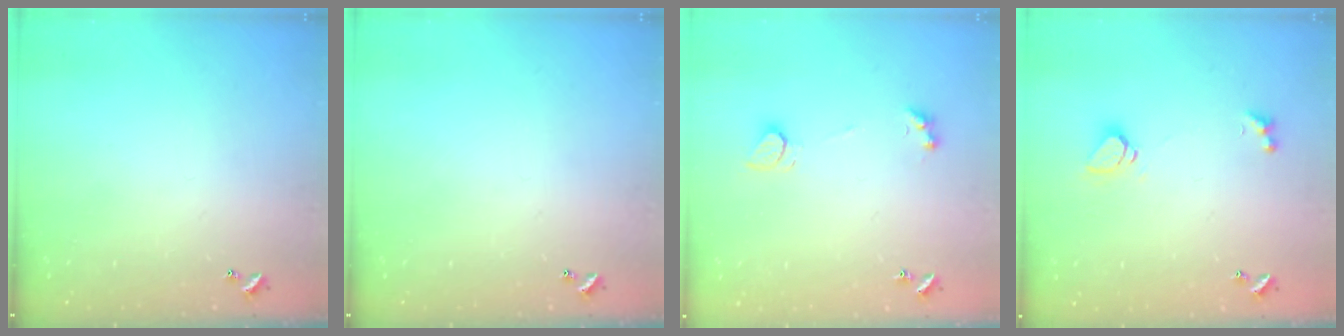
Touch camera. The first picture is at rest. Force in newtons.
{"total": 0.0}
{"total": 2.4, "press": 2.3, "slide": 0.6}
{"total": 1.6, "press": 1.5, "slide": 0.4}